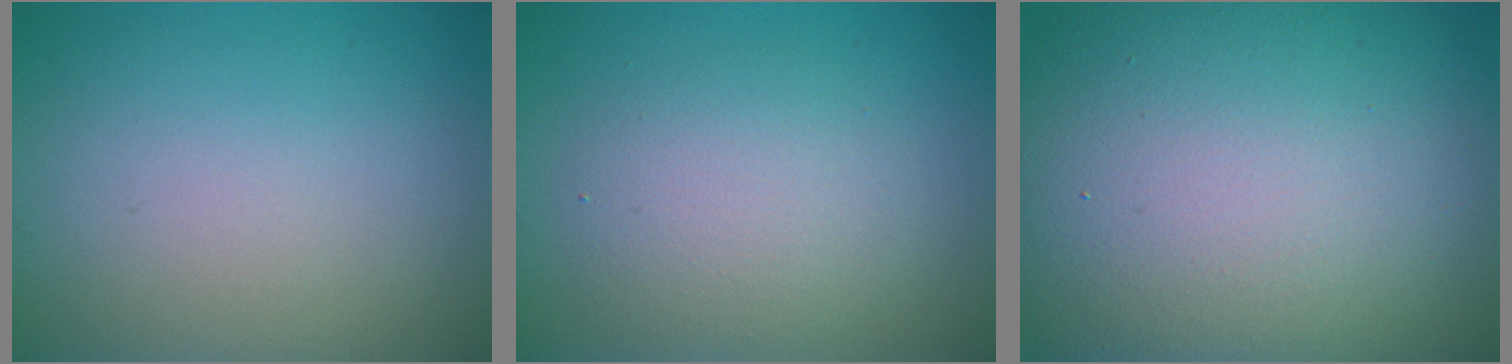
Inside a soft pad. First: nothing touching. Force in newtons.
{"total": 3.7, "press": 3.7, "slide": 0.4}
{"total": 19.7, "press": 19.6, "slide": 1.3}